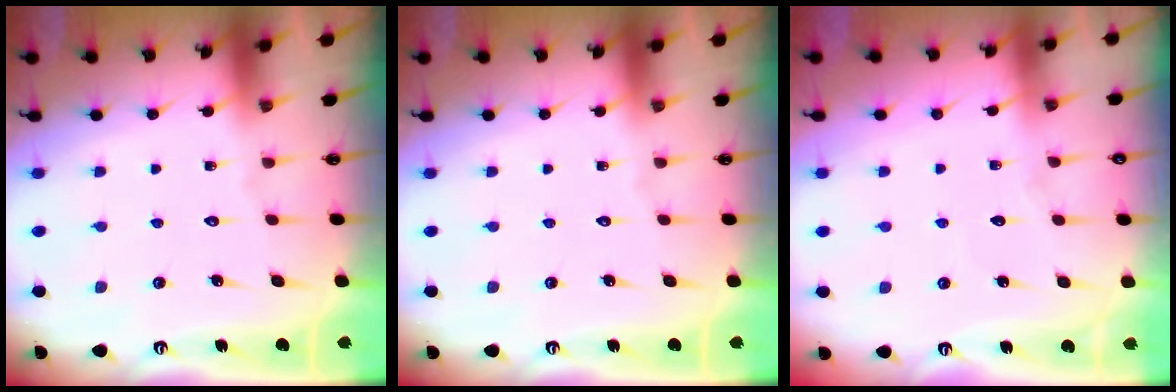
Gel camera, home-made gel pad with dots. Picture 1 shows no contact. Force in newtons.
{"total": 0.0}
{"total": 2.3, "press": 2.3, "slide": 0.3}